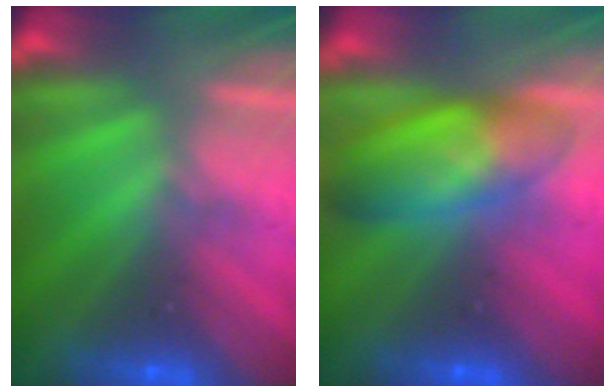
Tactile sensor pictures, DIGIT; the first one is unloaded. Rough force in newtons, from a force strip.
{"total": 7.5}